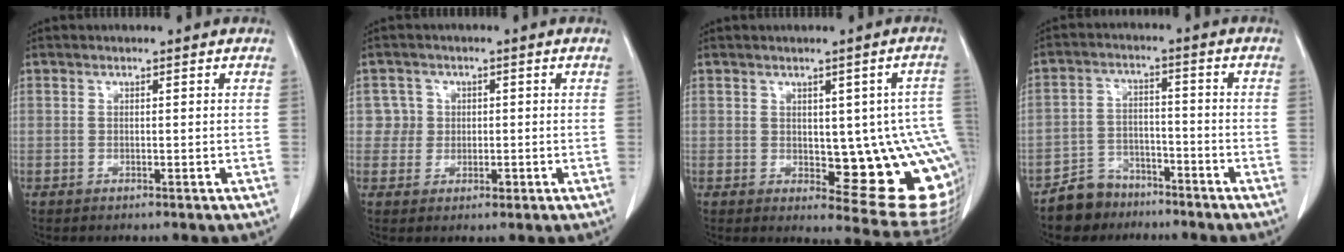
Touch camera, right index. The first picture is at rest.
{"total": 3.2, "force": [0.4, 3.2, -0.2], "torque": [0.021, 0.004, 0.006]}
{"total": 14.6, "force": [-1.1, 4.8, 13.8], "torque": [-0.116, 0.007, 0.002]}
{"total": 6.4, "force": [-5.0, 3.9, 0.1], "torque": [0.004, 0.007, -0.092]}